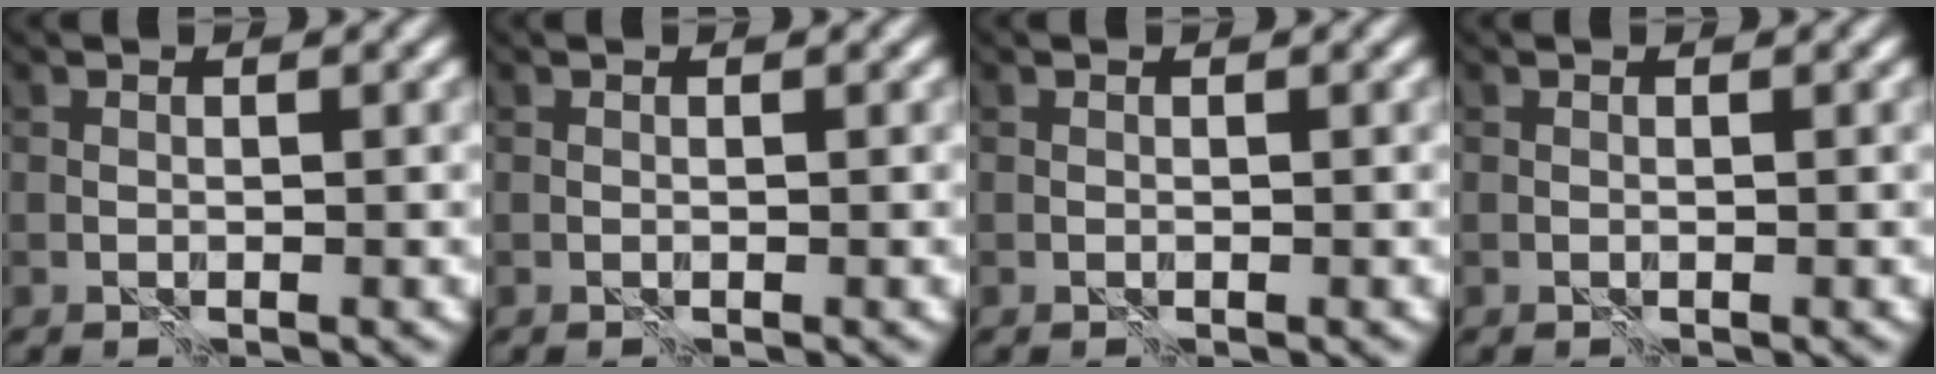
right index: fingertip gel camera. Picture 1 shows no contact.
{"total": 0.0}
{"total": 0.0}
{"total": 0.0}